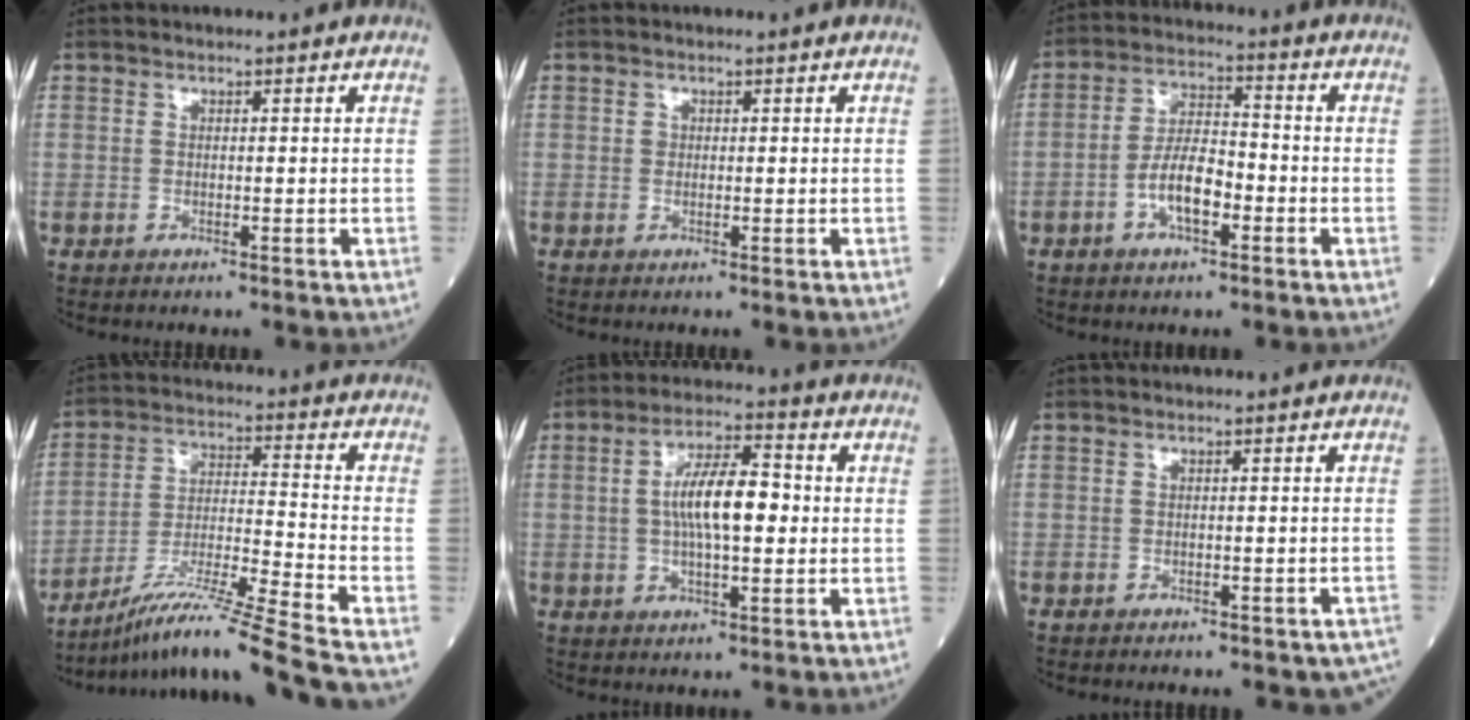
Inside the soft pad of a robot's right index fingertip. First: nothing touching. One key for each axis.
{"total": 0.6, "fx": 0.1, "fy": 0.6, "fz": 0.2, "tx": 0.000, "ty": 0.002, "tz": 0.002}
{"total": 7.2, "fx": -2.6, "fy": 2.6, "fz": 6.1, "tx": -0.125, "ty": 0.012, "tz": -0.048}
{"total": 16.7, "fx": -14.1, "fy": -3.1, "fz": 8.4, "tx": -0.155, "ty": -0.015, "tz": -0.248}
{"total": 9.6, "fx": 0.4, "fy": 2.7, "fz": 9.2, "tx": -0.170, "ty": 0.017, "tz": 0.003}
{"total": 6.4, "fx": -5.4, "fy": 2.5, "fz": 2.3, "tx": -0.015, "ty": 0.001, "tz": -0.054}